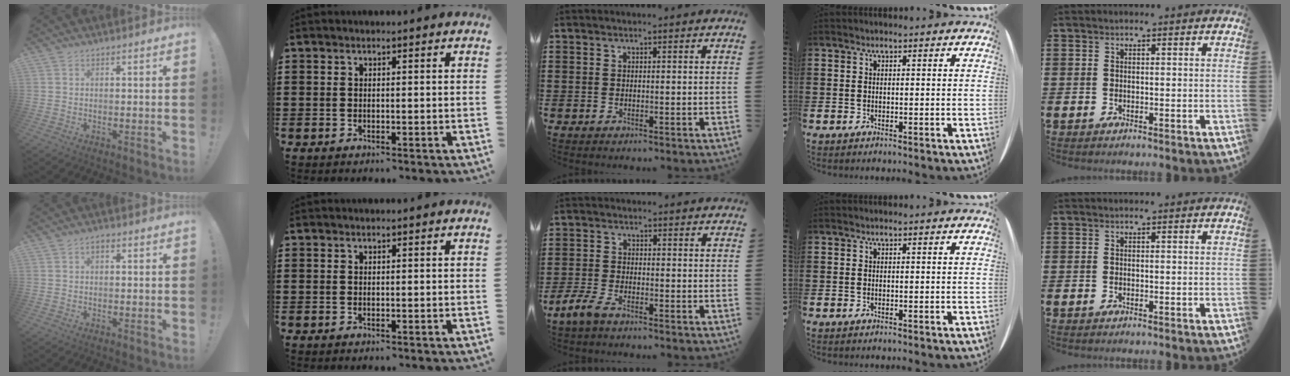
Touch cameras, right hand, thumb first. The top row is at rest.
{"thumb": {"total": 1.2, "force": [0.2, 0.7, 0.9], "torque": [-0.016, 0.004, 0.002]}, "middle": {"total": 3.8, "force": [-2.8, 1.1, 2.2], "torque": [-0.066, -0.003, -0.063]}}